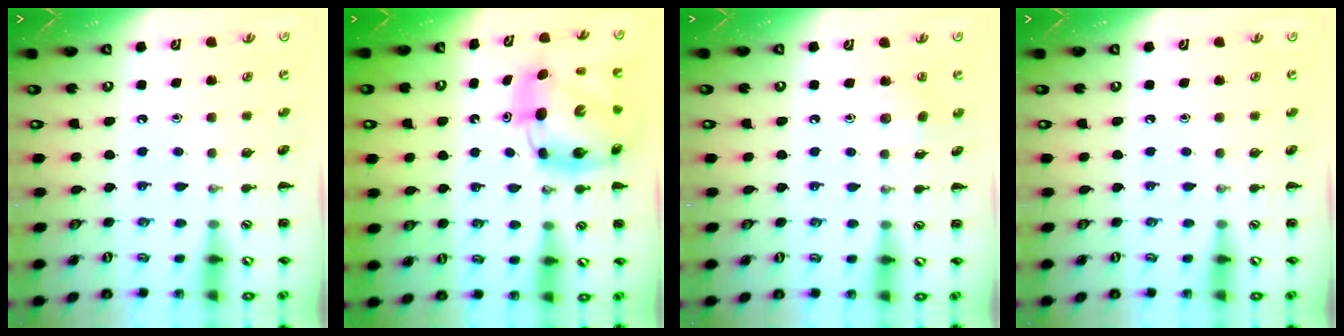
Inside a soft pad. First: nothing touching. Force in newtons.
{"total": 9.4, "press": 9.0, "slide": 2.7}
{"total": 5.7, "press": 5.5, "slide": 1.5}
{"total": 0.0}